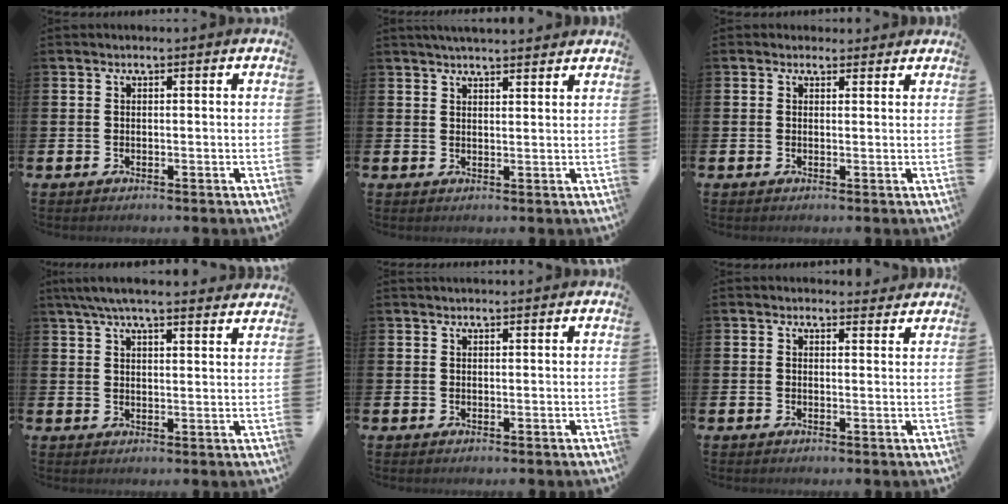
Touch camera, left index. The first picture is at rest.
{"total": 3.2, "force": [3.2, 0.2, 0.6], "torque": [-0.012, -0.010, 0.057]}
{"total": 1.4, "force": [1.2, 0.7, 0.0], "torque": [0.009, 0.001, 0.020]}
{"total": 6.4, "force": [6.0, 0.7, 2.3], "torque": [-0.056, -0.019, 0.109]}
{"total": 0.9, "force": [0.9, 0.0, 0.1], "torque": [0.010, -0.005, 0.015]}
{"total": 1.9, "force": [1.9, 0.4, -0.1], "torque": [0.011, -0.010, 0.032]}